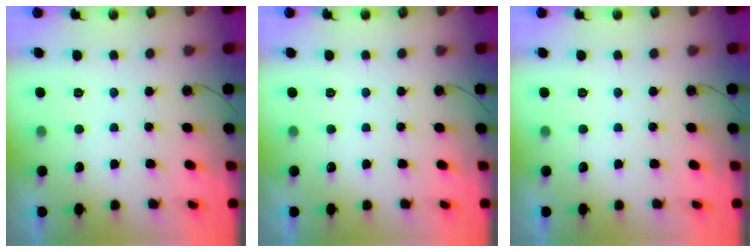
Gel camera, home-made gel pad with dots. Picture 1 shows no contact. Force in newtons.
{"total": 0.0}
{"total": 0.0}